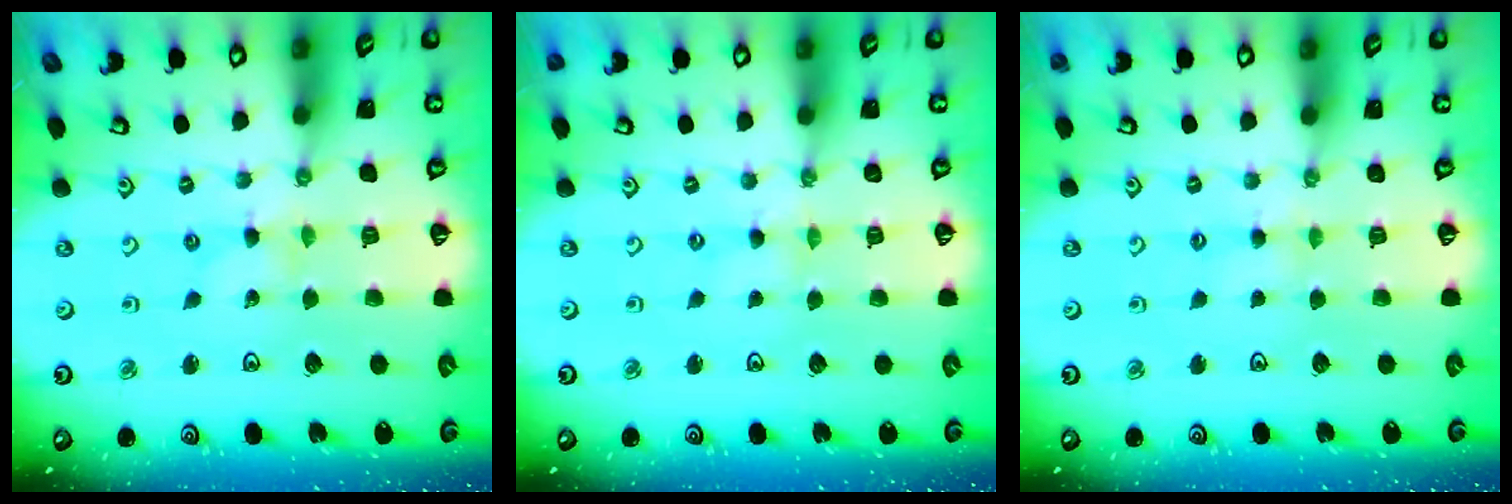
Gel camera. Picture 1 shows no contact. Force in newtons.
{"total": 0.0}
{"total": 2.5, "press": 2.5, "slide": 0.3}